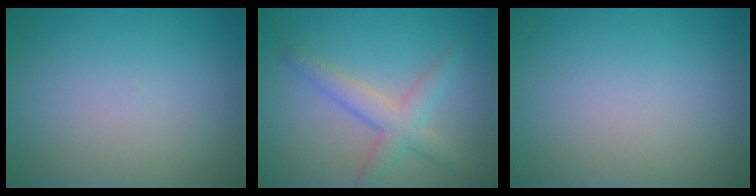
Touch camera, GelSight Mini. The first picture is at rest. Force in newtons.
{"total": 3.6, "press": 3.6, "slide": 0.3}
{"total": 0.0}